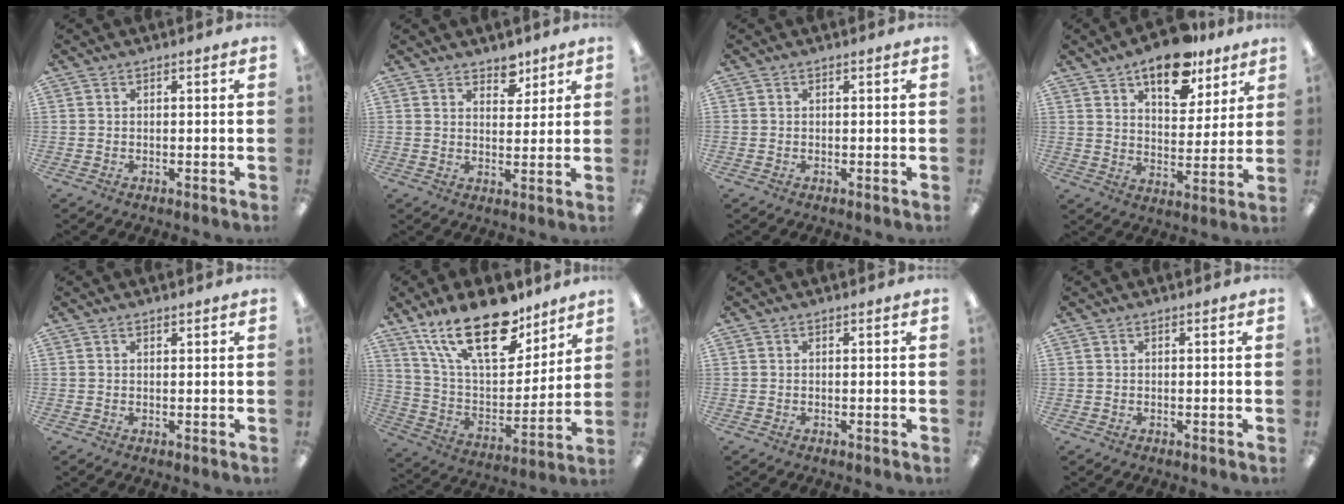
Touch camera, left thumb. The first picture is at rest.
{"total": 5.1, "force": [4.1, 2.8, 1.3], "torque": [0.003, -0.028, 0.069]}
{"total": 0.0}
{"total": 14.6, "force": [10.5, 6.8, 7.5], "torque": [-0.096, -0.057, 0.181]}
{"total": 0.8, "force": [0.7, 0.3, 0.3], "torque": [-0.006, 0.000, 0.013]}
{"total": 24.2, "force": [15.8, 10.6, 14.9], "torque": [-0.276, -0.086, 0.275]}
{"total": 0.0}
{"total": 0.0}